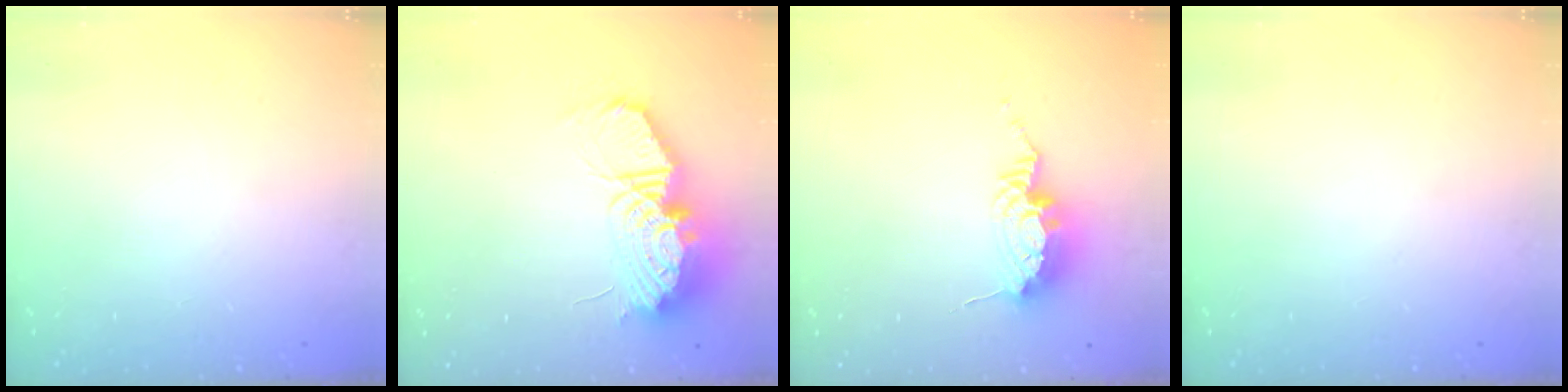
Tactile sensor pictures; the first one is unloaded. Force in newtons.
{"total": 16.7, "press": 16.6, "slide": 1.5}
{"total": 10.0, "press": 10.0, "slide": 1.1}
{"total": 0.0}